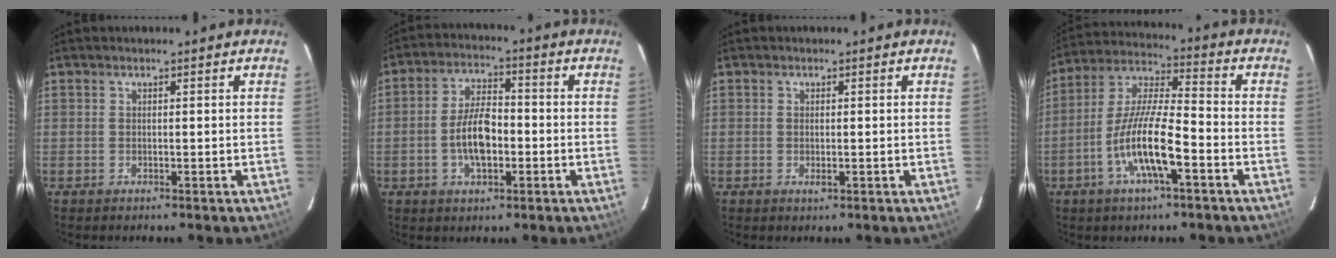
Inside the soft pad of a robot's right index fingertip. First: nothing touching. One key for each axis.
{"total": 8.5, "fx": -2.1, "fy": 4.0, "fz": 7.1, "tx": -0.141, "ty": 0.009, "tz": -0.034}
{"total": 1.3, "fx": -0.3, "fy": 0.4, "fz": 1.2, "tx": -0.024, "ty": -0.001, "tz": -0.004}
{"total": 12.9, "fx": -5.4, "fy": 2.6, "fz": 11.5, "tx": -0.234, "ty": -0.003, "tz": -0.106}